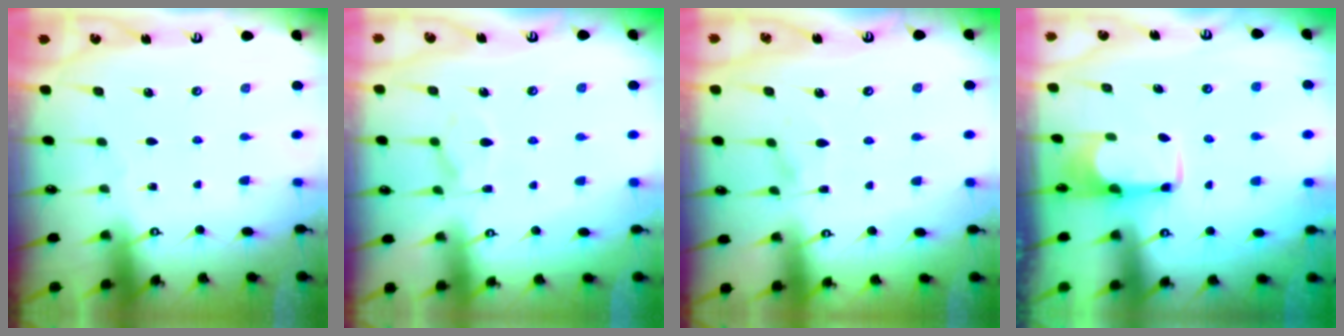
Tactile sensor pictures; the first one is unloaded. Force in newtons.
{"total": 4.3, "press": 4.1, "slide": 1.2}
{"total": 4.5, "press": 4.5, "slide": 0.5}
{"total": 1.8, "press": 1.6, "slide": 0.7}